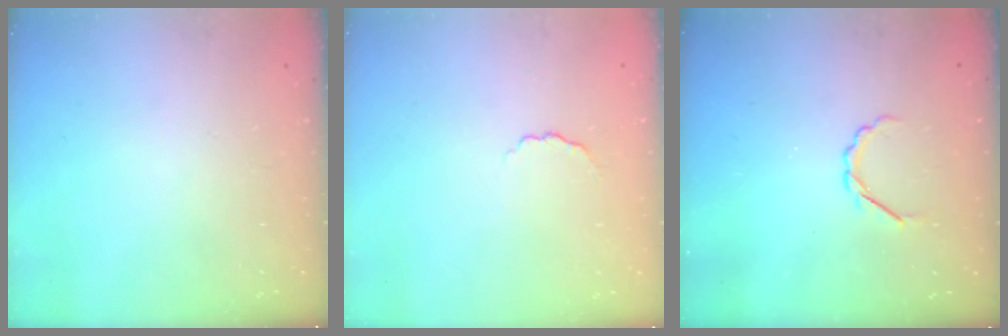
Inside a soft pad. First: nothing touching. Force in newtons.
{"total": 2.6, "press": 2.5, "slide": 0.8}
{"total": 2.4, "press": 2.2, "slide": 0.8}